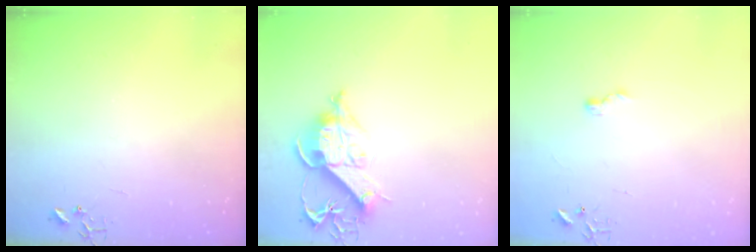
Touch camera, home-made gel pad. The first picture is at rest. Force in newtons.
{"total": 11.6, "press": 11.5, "slide": 1.4}
{"total": 5.7, "press": 5.6, "slide": 0.7}